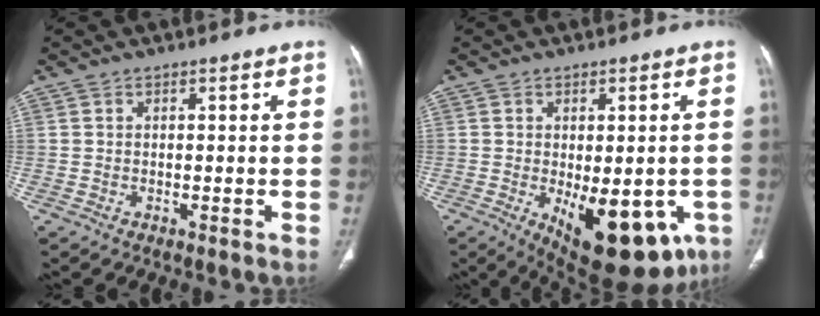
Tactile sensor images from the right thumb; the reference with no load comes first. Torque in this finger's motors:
{"motor_torque": [2.08, 2.26, 0.92, -0.94, 0.47]}